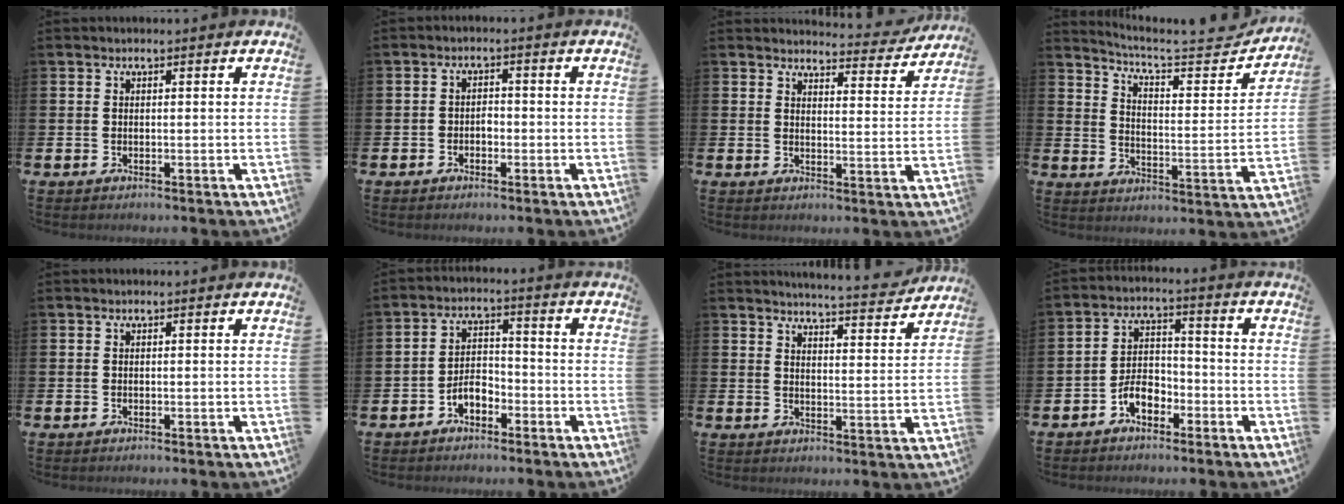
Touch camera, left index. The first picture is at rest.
{"total": 1.5, "force": [-0.8, 1.1, 0.6], "torque": [-0.007, 0.002, -0.020]}
{"total": 4.1, "force": [4.1, 0.6, 0.4], "torque": [0.001, -0.034, 0.066]}
{"total": 6.1, "force": [5.5, 1.0, 2.3], "torque": [-0.059, -0.050, 0.084]}
{"total": 0.0}
{"total": 3.5, "force": [-2.4, 1.9, 1.7], "torque": [-0.034, 0.012, -0.049]}
{"total": 5.4, "force": [5.3, -0.2, 0.7], "torque": [-0.018, -0.041, 0.090]}
{"total": 4.6, "force": [-2.8, 2.7, 2.5], "torque": [-0.044, 0.015, -0.054]}